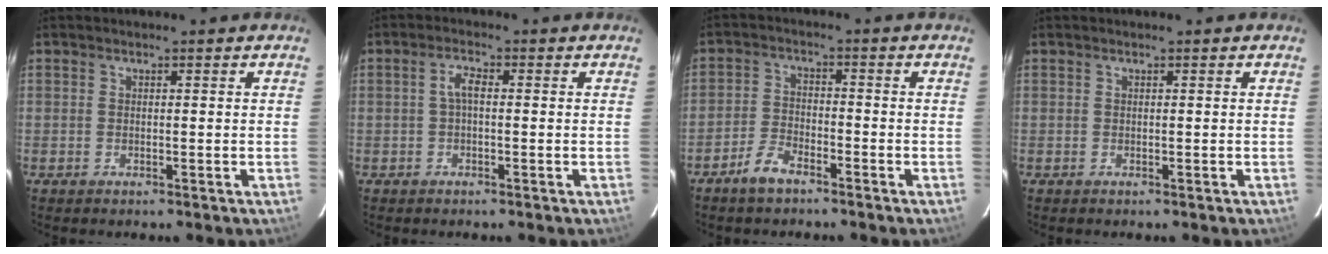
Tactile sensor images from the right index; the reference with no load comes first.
{"total": 2.5, "force": [-0.1, 0.9, 2.3], "torque": [-0.048, 0.009, -0.001]}
{"total": 4.9, "force": [-3.8, 1.8, 2.4], "torque": [-0.067, 0.006, -0.075]}
{"total": 0.0}